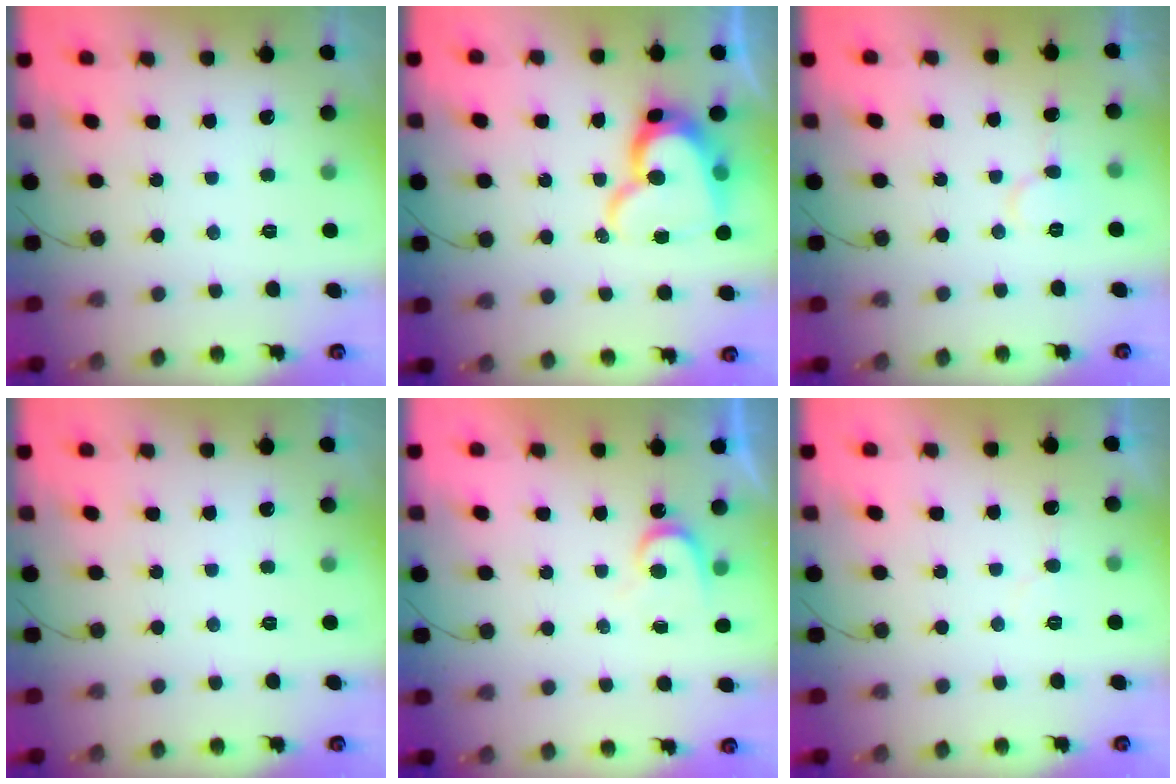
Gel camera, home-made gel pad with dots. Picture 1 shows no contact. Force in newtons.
{"total": 16.2, "press": 16.1, "slide": 1.6}
{"total": 6.0, "press": 6.0, "slide": 0.4}
{"total": 0.0}
{"total": 5.1, "press": 5.0, "slide": 0.4}
{"total": 5.3, "press": 5.3, "slide": 0.5}